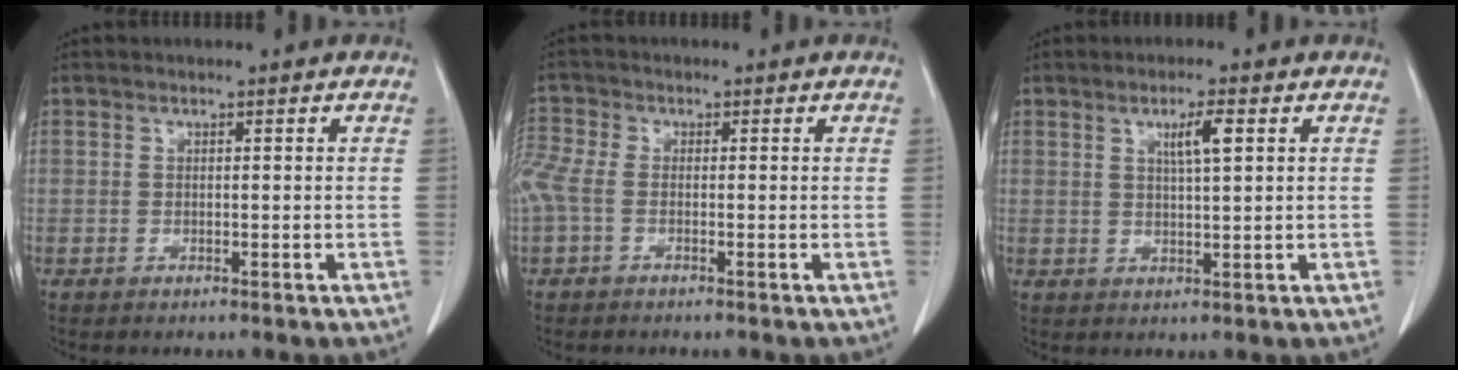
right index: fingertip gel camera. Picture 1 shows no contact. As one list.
[{"total": 4.4, "force": [-1.1, 2.1, 3.7], "torque": [-0.117, 0.016, -0.025]}, {"total": 3.7, "force": [1.5, 0.2, 3.4], "torque": [-0.057, -0.001, 0.024]}]